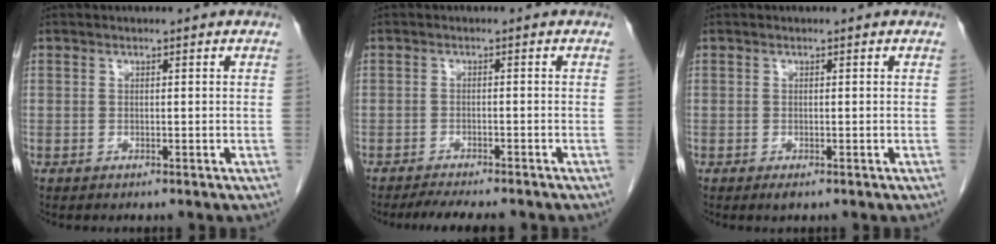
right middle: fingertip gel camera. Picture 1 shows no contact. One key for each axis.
{"total": 6.1, "fx": -5.3, "fy": 0.9, "fz": 2.8, "tx": -0.039, "ty": -0.010, "tz": -0.080}
{"total": 0.8, "fx": -0.5, "fy": 0.2, "fz": 0.6, "tx": -0.008, "ty": -0.002, "tz": -0.005}